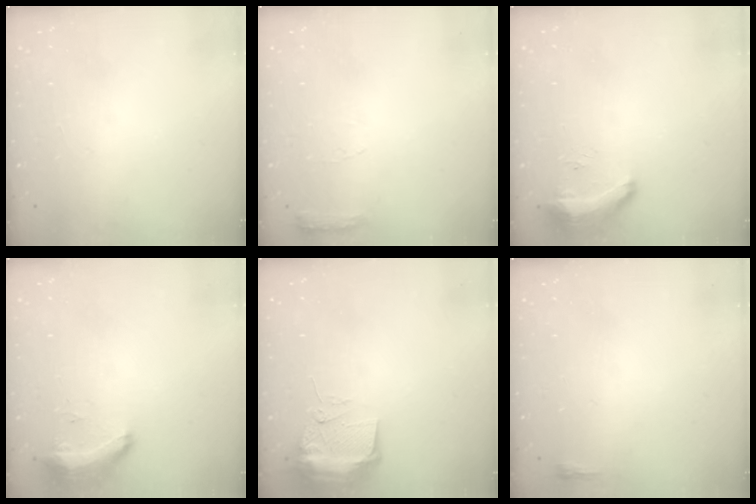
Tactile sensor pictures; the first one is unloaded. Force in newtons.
{"total": 5.6, "press": 5.6, "slide": 0.7}
{"total": 16.1, "press": 10.6, "slide": 12.1}
{"total": 9.0, "press": 8.7, "slide": 2.3}
{"total": 9.8, "press": 9.7, "slide": 1.2}
{"total": 2.3, "press": 2.2, "slide": 0.7}